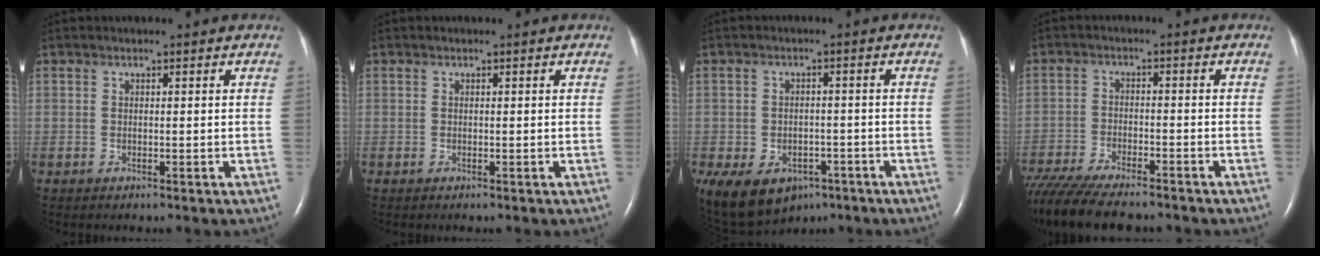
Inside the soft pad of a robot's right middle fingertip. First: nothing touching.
{"total": 0.0}
{"total": 11.7, "force": [-6.3, 8.0, 5.7], "torque": [-0.126, 0.006, -0.086]}
{"total": 14.9, "force": [-12.8, 2.9, 7.2], "torque": [-0.139, -0.026, -0.203]}